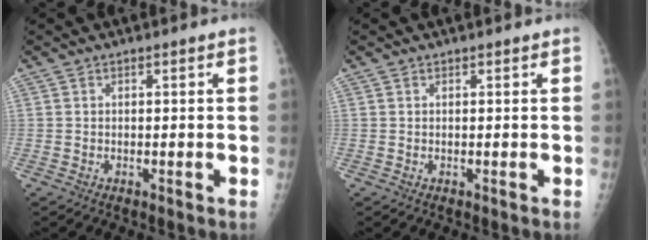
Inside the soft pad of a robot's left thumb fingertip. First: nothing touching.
{"total": 0.0}